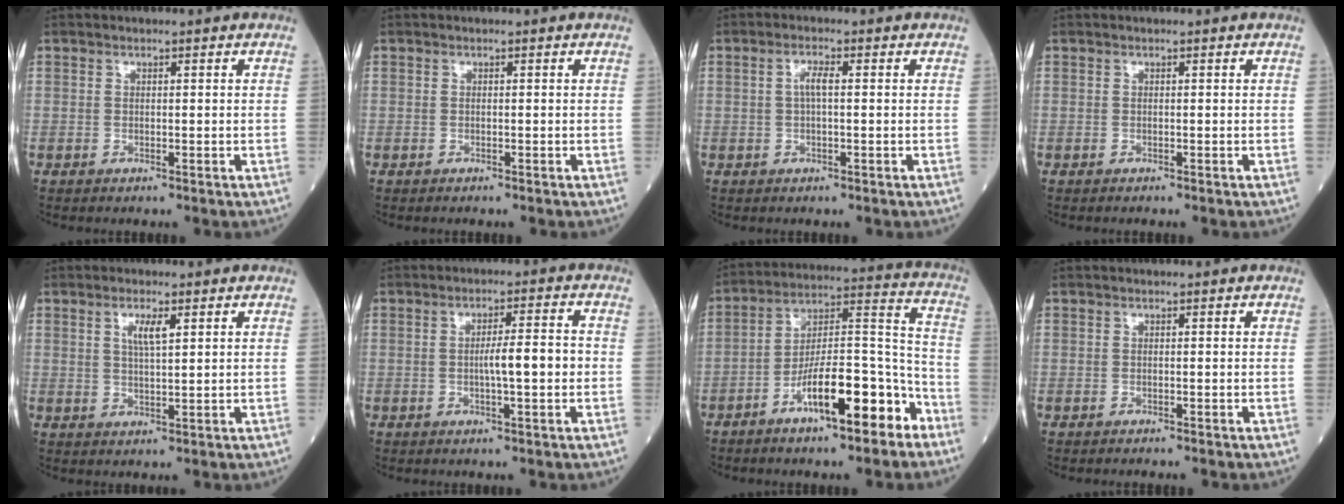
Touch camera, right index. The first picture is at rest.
{"total": 0.5, "force": [-0.3, 0.4, -0.1], "torque": [0.000, 0.006, -0.008]}
{"total": 2.2, "force": [0.2, 0.4, 2.2], "torque": [-0.045, 0.003, 0.003]}
{"total": 0.0}
{"total": 3.3, "force": [1.4, 0.5, 2.9], "torque": [-0.057, 0.000, 0.024]}
{"total": 5.1, "force": [-0.7, 0.3, 5.1], "torque": [-0.082, 0.007, -0.010]}
{"total": 14.8, "force": [-8.4, 3.2, 11.8], "torque": [-0.189, 0.020, -0.135]}
{"total": 0.7, "force": [-0.6, 0.1, 0.2], "torque": [-0.001, 0.000, -0.011]}